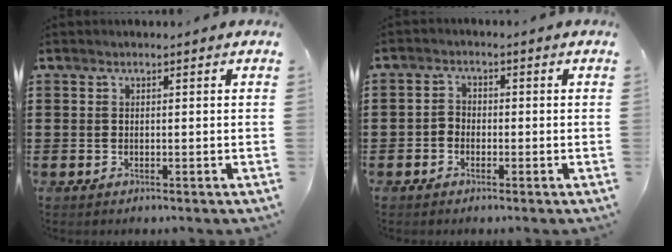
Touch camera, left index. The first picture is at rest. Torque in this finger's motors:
{"motor_torque": [0.07, 0.14, 0.03, 0.00]}